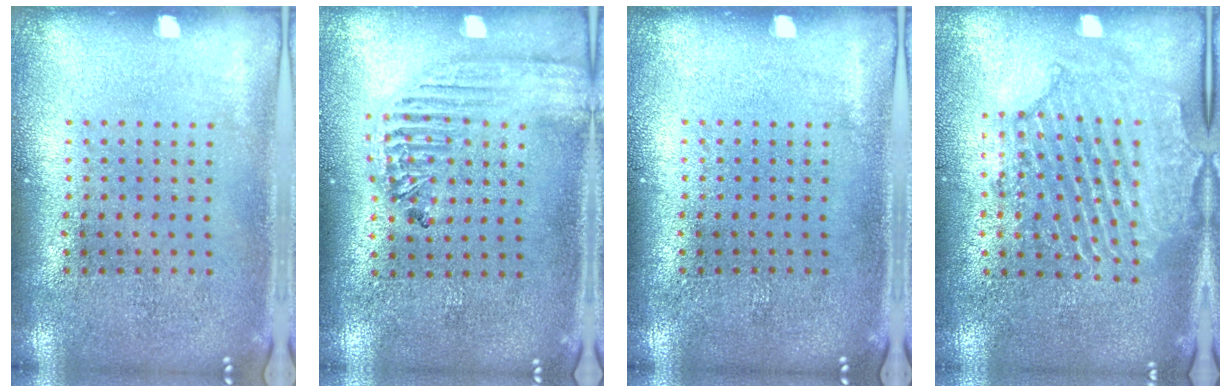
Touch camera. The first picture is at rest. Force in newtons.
{"total": 1.9, "press": 1.7, "slide": 0.8}
{"total": 0.0}
{"total": 2.1, "press": 2.0, "slide": 0.6}